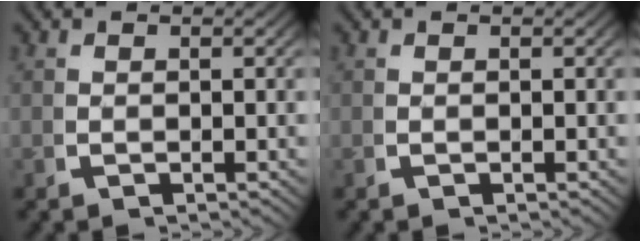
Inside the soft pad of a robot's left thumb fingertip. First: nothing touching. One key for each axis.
{"total": 0.0}